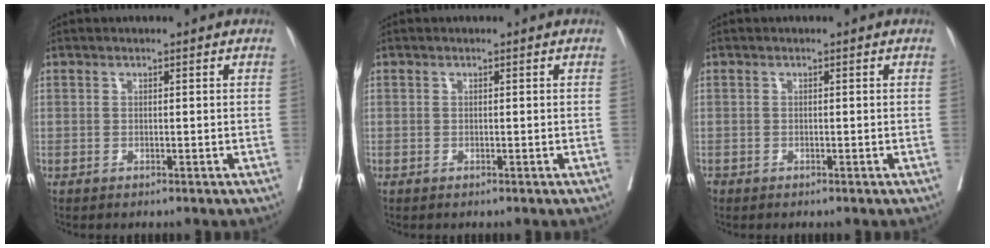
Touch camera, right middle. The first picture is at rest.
{"total": 0.0}
{"total": 0.7, "force": [-0.5, 0.5, 0.1], "torque": [-0.006, 0.001, -0.012]}